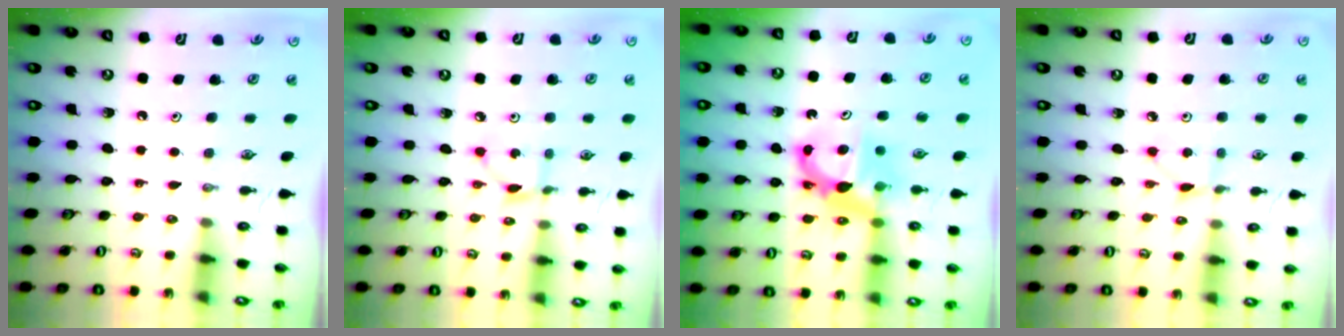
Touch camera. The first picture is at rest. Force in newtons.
{"total": 2.6, "press": 2.6, "slide": 0.2}
{"total": 7.8, "press": 7.8, "slide": 0.4}
{"total": 3.1, "press": 3.0, "slide": 0.4}